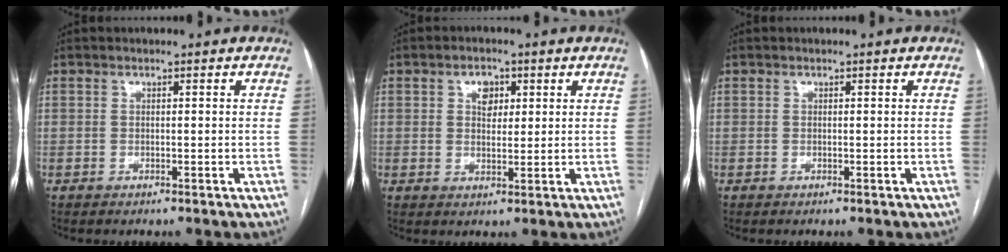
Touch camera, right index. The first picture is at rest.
{"total": 3.9, "force": [1.5, 2.5, 2.6], "torque": [-0.040, 0.005, 0.026]}
{"total": 0.0}